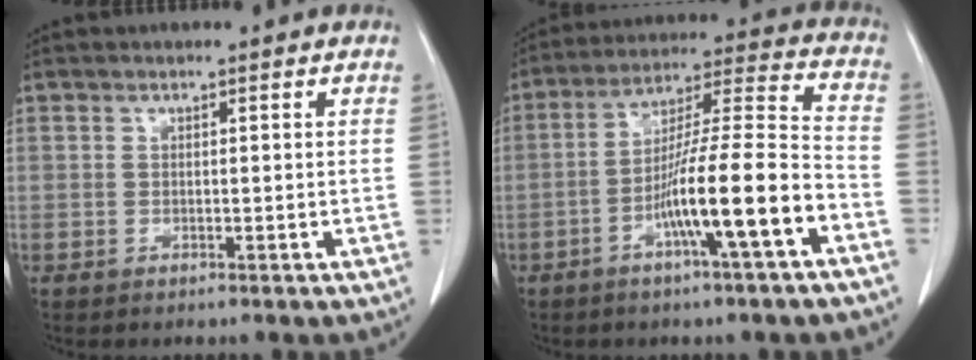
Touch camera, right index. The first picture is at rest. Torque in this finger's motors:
{"motor_torque": [1.59, -0.54, 0.98, 0.21]}